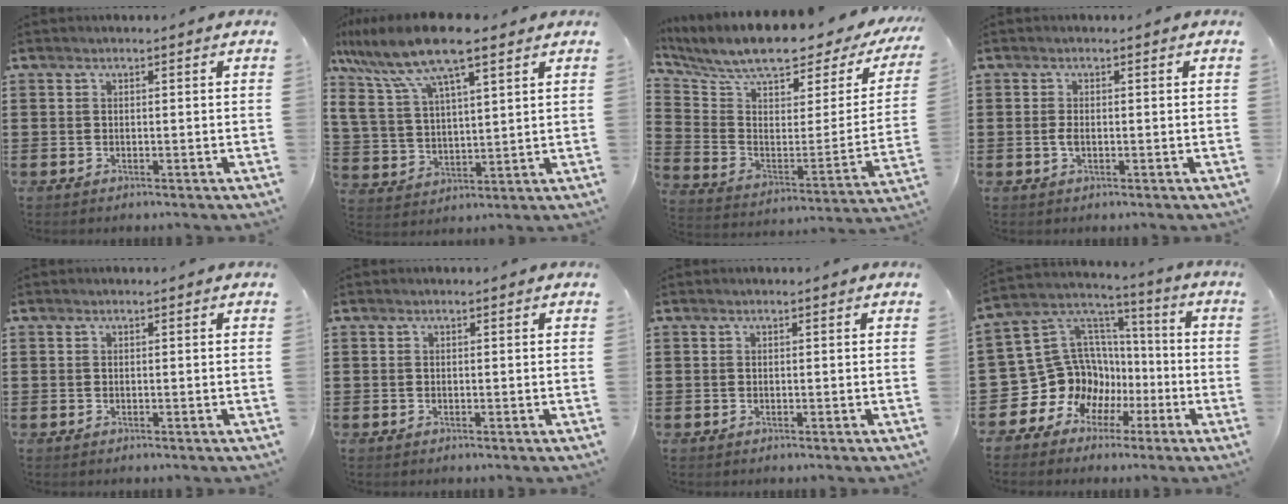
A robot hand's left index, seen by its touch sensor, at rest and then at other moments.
{"total": 13.0, "force": [8.8, 3.6, 8.9], "torque": [-0.202, -0.023, 0.154]}
{"total": 8.5, "force": [6.9, 1.7, 4.8], "torque": [-0.116, -0.051, 0.115]}
{"total": 1.8, "force": [-0.2, 0.8, 1.6], "torque": [-0.038, -0.002, -0.007]}
{"total": 0.0}
{"total": 0.0}
{"total": 0.0}
{"total": 12.9, "force": [-2.7, 12.1, 3.2], "torque": [-0.119, -0.031, -0.024]}